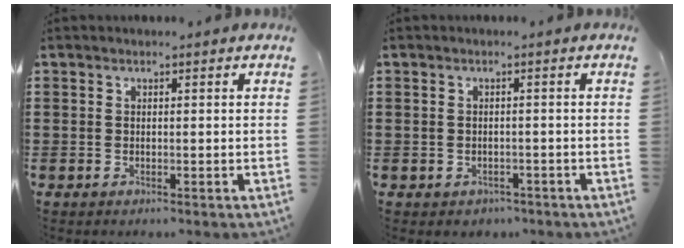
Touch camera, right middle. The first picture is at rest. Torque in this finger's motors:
{"motor_torque": [0.21, -0.06, -0.04, 0.00]}